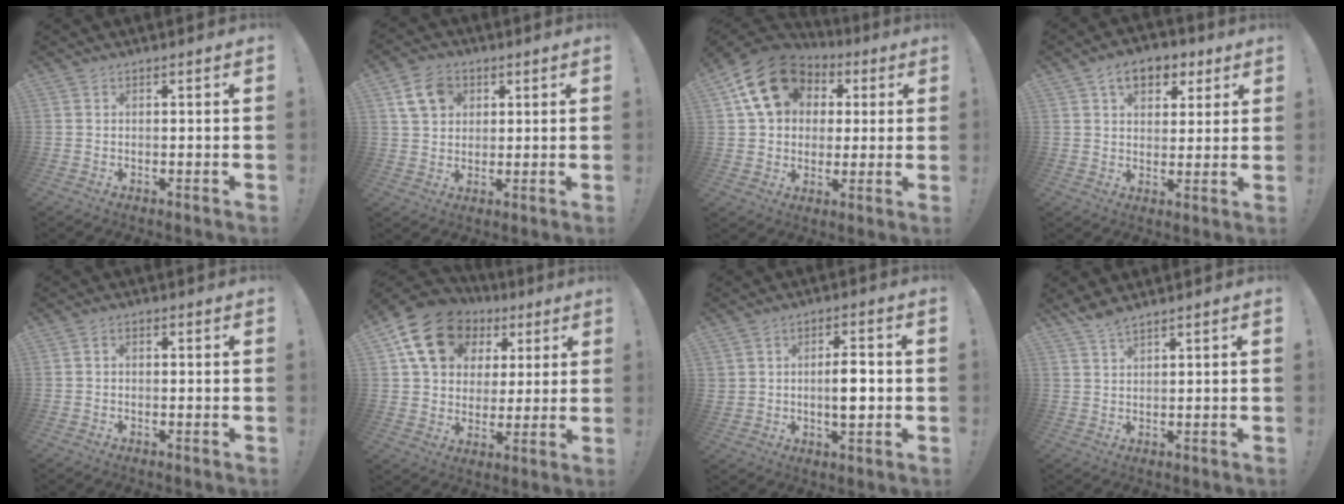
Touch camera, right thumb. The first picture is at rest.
{"total": 9.4, "force": [4.0, 7.3, 4.3], "torque": [-0.070, -0.003, 0.082]}
{"total": 18.4, "force": [6.7, 13.7, 10.3], "torque": [-0.149, -0.008, 0.128]}
{"total": 9.8, "force": [4.6, 6.7, 5.4], "torque": [-0.076, -0.009, 0.084]}
{"total": 1.2, "force": [-0.7, 0.6, 0.8], "torque": [-0.017, 0.005, -0.012]}
{"total": 17.8, "force": [8.1, 12.8, 9.3], "torque": [-0.136, -0.028, 0.156]}
{"total": 7.6, "force": [-0.5, 5.2, 5.5], "torque": [-0.093, 0.010, -0.012]}
{"total": 3.4, "force": [2.9, 0.3, 1.7], "torque": [-0.043, -0.015, 0.055]}